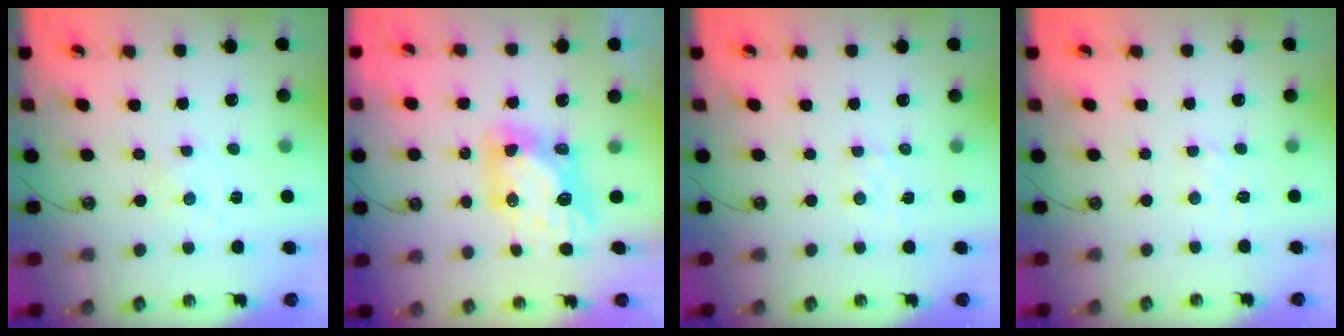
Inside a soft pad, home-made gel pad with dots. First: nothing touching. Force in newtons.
{"total": 9.4, "press": 9.3, "slide": 1.5}
{"total": 3.2, "press": 3.2, "slide": 0.5}
{"total": 2.5, "press": 2.4, "slide": 0.6}